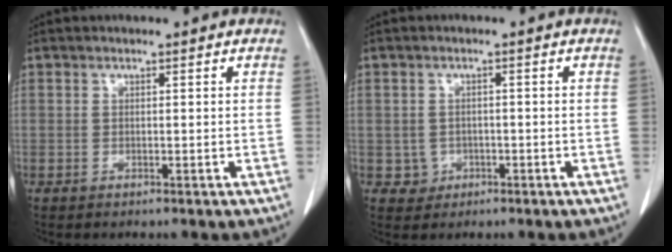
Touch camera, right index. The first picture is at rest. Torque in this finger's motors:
{"motor_torque": [-1.25, 0.89, -1.00, -0.21]}